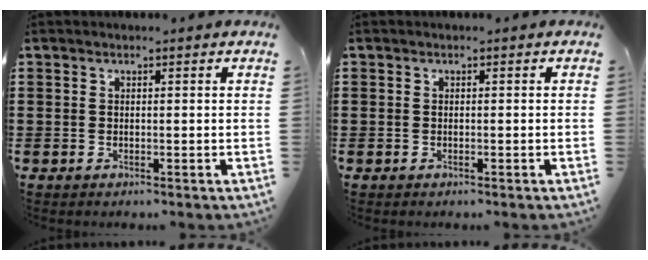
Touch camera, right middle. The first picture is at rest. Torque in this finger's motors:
{"motor_torque": [0.22, 0.15, -0.01, -0.02]}